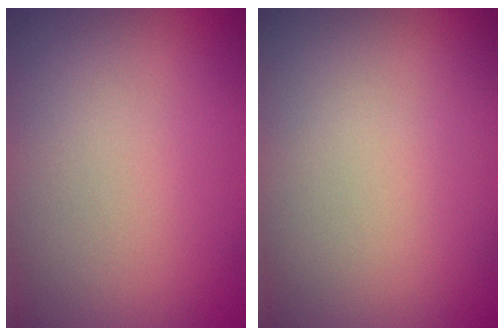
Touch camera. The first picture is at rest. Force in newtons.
{"total": 0.0}